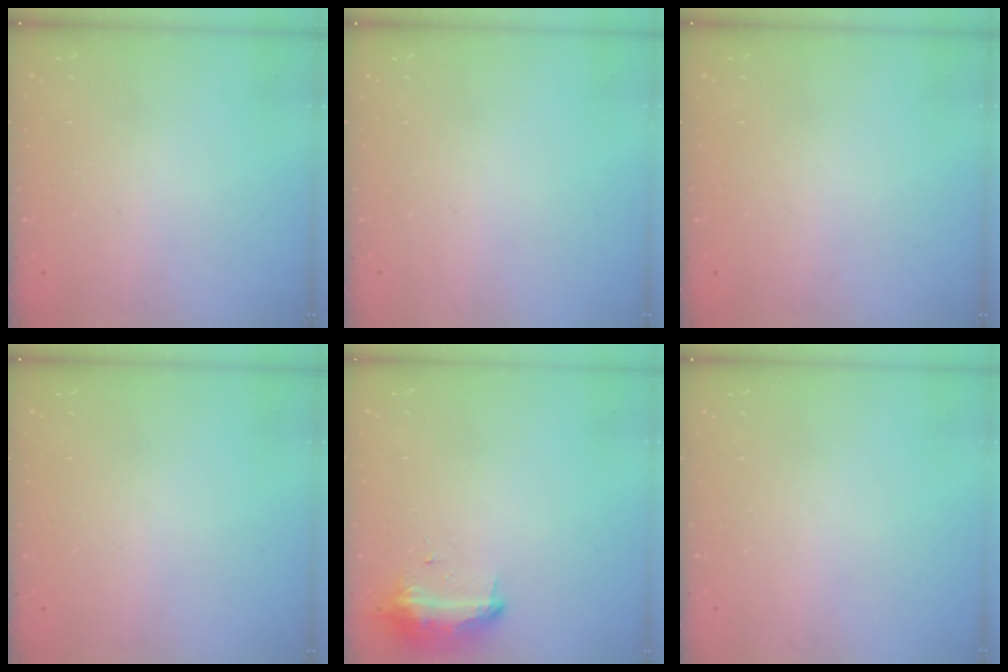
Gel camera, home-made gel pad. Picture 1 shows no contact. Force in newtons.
{"total": 0.0}
{"total": 0.0}
{"total": 0.0}
{"total": 9.5, "press": 9.4, "slide": 0.8}
{"total": 0.0}